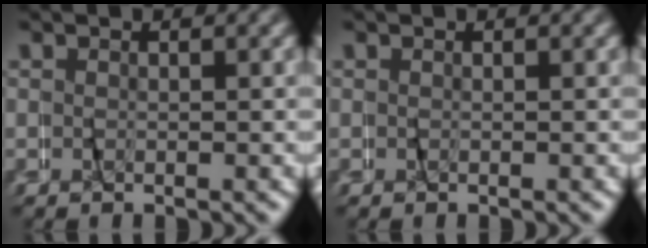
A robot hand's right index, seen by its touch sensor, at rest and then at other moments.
{"total": 0.0}